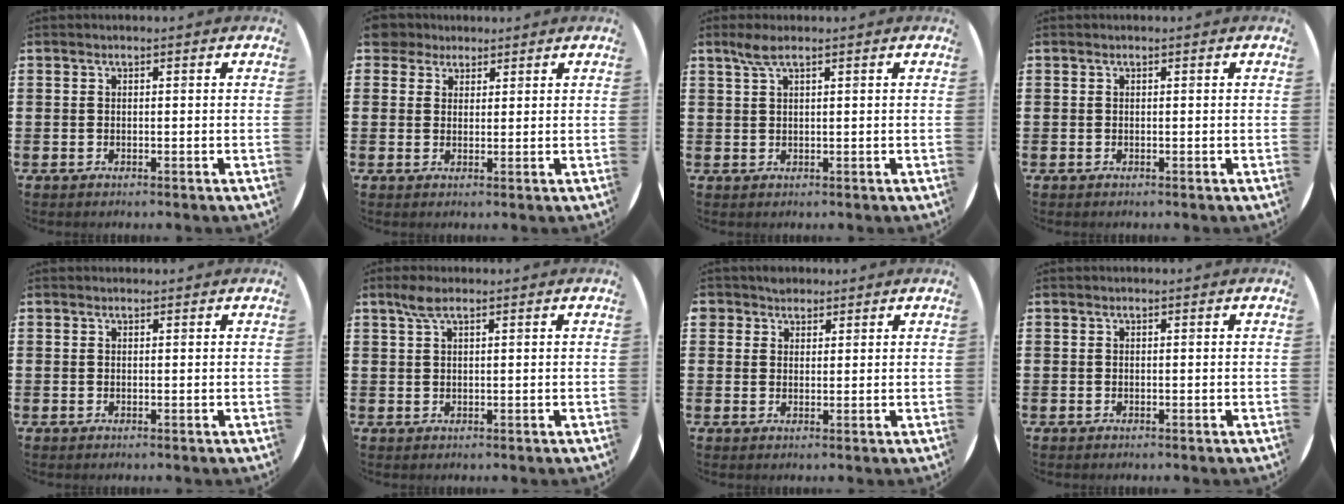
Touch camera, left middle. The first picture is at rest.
{"total": 3.1, "force": [2.6, 1.6, 0.1], "torque": [-0.005, 0.004, 0.050]}
{"total": 2.3, "force": [1.5, 0.2, 1.8], "torque": [-0.038, 0.004, 0.026]}
{"total": 0.0}
{"total": 0.0}
{"total": 2.4, "force": [1.6, 0.5, 1.8], "torque": [-0.038, 0.005, 0.027]}
{"total": 2.3, "force": [1.9, 1.2, 0.0], "torque": [0.004, 0.003, 0.036]}
{"total": 0.0}